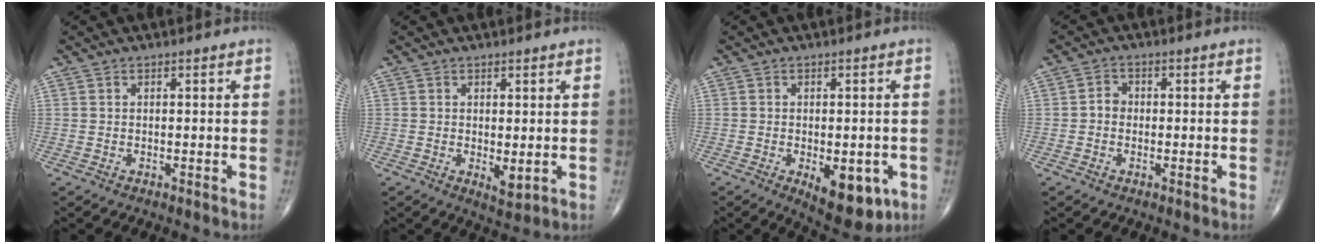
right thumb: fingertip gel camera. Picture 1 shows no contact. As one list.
[{"total": 2.7, "force": [0.0, 1.0, 2.5], "torque": [-0.035, -0.010, 0.003]}, {"total": 10.0, "force": [-3.4, 4.8, 8.1], "torque": [-0.088, -0.006, -0.036]}, {"total": 2.2, "force": [-0.4, 1.8, 1.1], "torque": [-0.007, 0.009, -0.014]}]